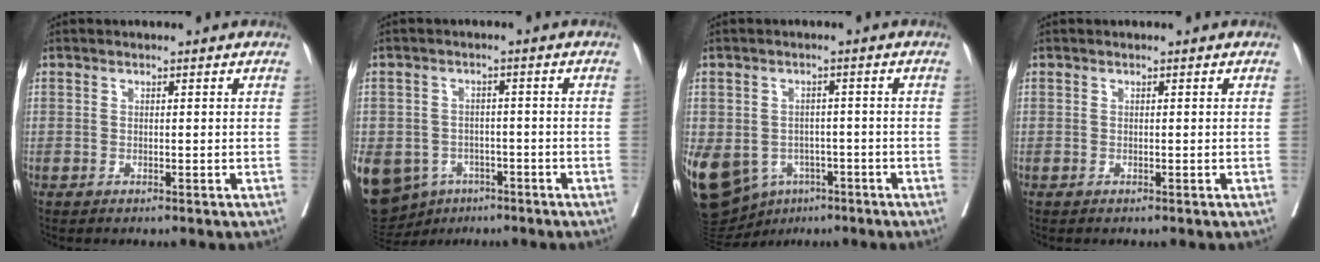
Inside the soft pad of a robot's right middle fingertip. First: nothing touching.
{"total": 19.0, "force": [-8.6, 15.0, 7.9], "torque": [-0.250, -0.006, -0.117]}
{"total": 24.1, "force": [-9.9, 19.0, 11.2], "torque": [-0.365, -0.017, -0.136]}
{"total": 0.0}